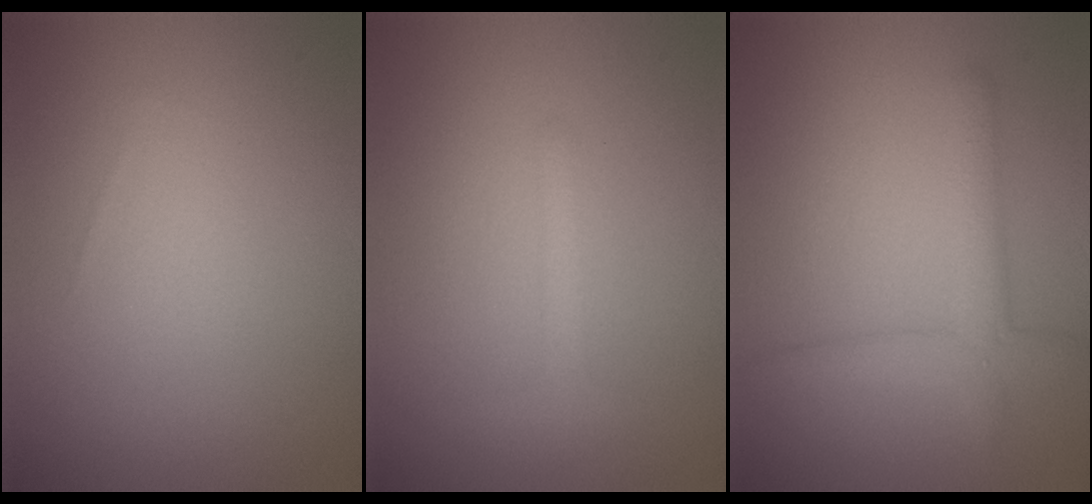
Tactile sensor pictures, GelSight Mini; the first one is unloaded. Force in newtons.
{"total": 1.3, "press": 1.3, "slide": 0.1}
{"total": 2.7, "press": 2.7, "slide": 0.2}